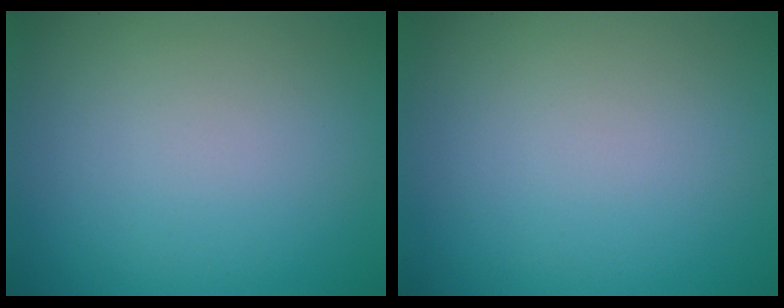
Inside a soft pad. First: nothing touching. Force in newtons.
{"total": 0.0}